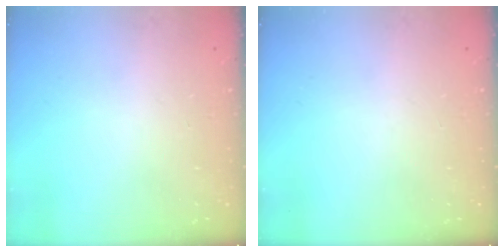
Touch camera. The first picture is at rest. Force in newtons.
{"total": 0.0}